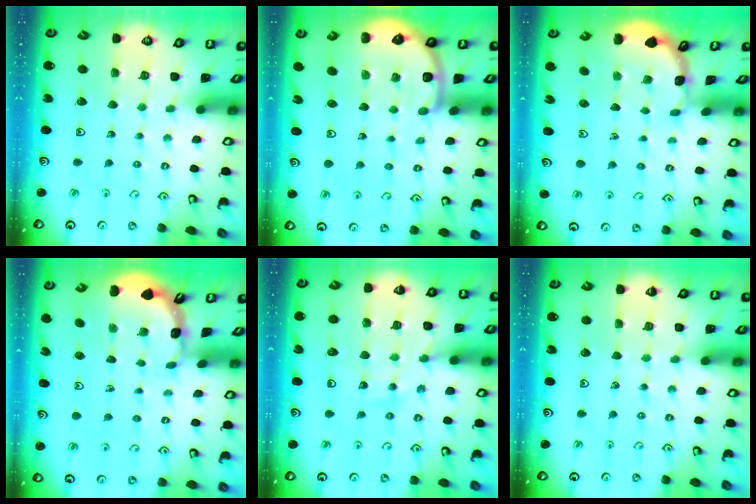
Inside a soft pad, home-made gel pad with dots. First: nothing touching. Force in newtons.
{"total": 6.9, "press": 6.4, "slide": 2.6}
{"total": 1.6, "press": 1.6, "slide": 0.1}
{"total": 1.7, "press": 1.7, "slide": 0.1}
{"total": 11.8, "press": 11.5, "slide": 2.6}
{"total": 2.5, "press": 2.5, "slide": 0.5}